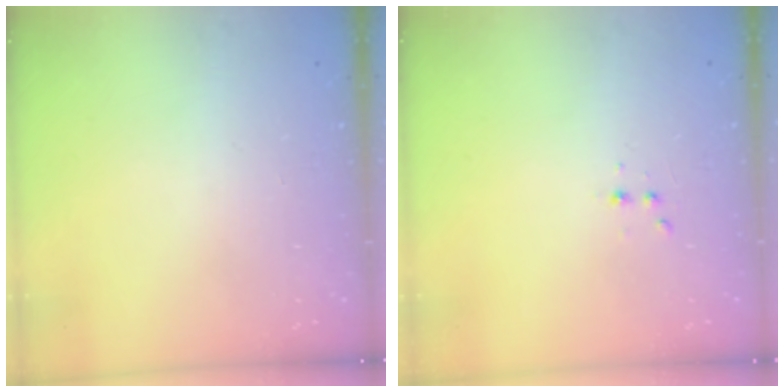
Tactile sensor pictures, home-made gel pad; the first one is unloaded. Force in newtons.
{"total": 2.9, "press": 2.7, "slide": 1.0}